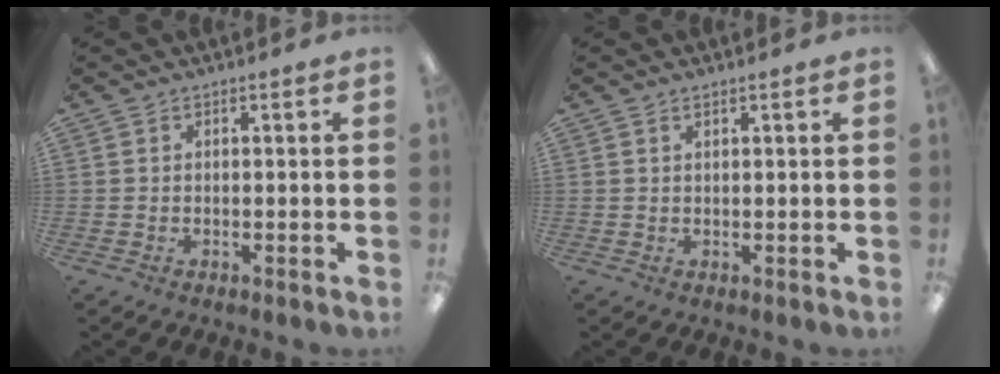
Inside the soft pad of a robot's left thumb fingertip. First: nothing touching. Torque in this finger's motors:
{"motor_torque": [-0.24, -0.09, -0.18, 0.39, 0.13]}